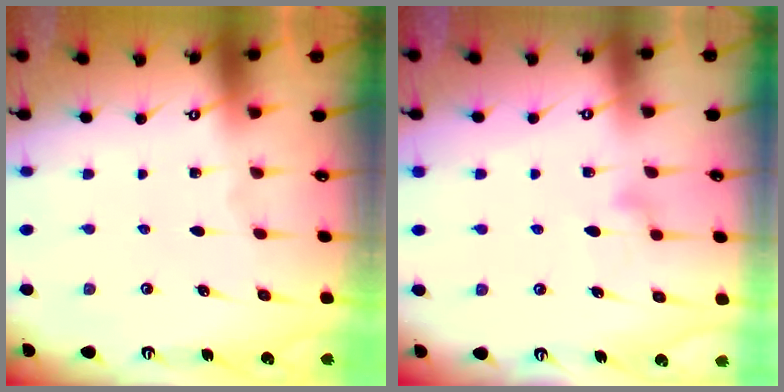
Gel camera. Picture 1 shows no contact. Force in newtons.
{"total": 9.8, "press": 9.8, "slide": 0.6}